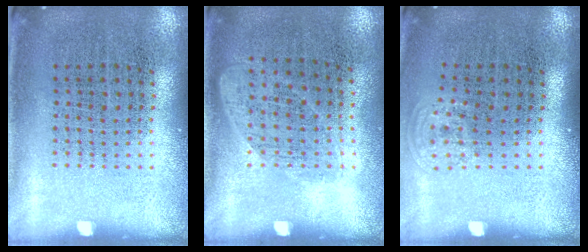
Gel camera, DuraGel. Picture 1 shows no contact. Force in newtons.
{"total": 1.2, "press": 1.0, "slide": 0.6}
{"total": 0.8, "press": 0.6, "slide": 0.4}